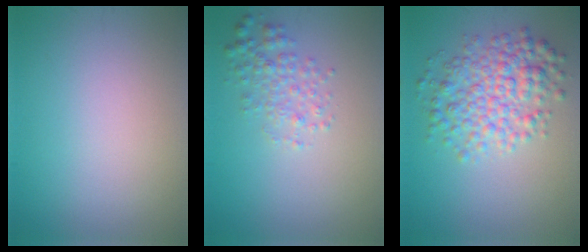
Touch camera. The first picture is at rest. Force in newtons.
{"total": 2.4, "press": 2.4, "slide": 0.1}
{"total": 5.5, "press": 5.5, "slide": 0.1}